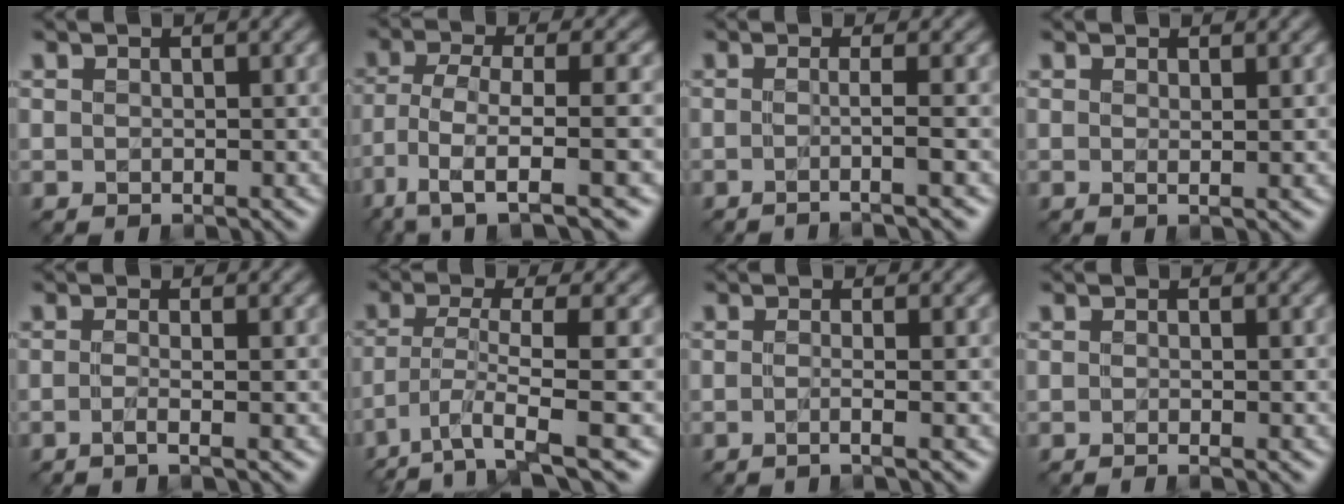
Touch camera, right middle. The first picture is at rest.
{"total": 7.6, "force": [-4.0, 2.0, 6.1], "torque": [-0.105, 0.003, -0.073]}
{"total": 3.1, "force": [-0.7, 0.7, 2.9], "torque": [-0.029, -0.011, -0.028]}
{"total": 1.0, "force": [0.2, 0.2, 0.9], "torque": [-0.012, -0.003, 0.001]}
{"total": 2.2, "force": [-0.6, 0.8, 2.0], "torque": [-0.022, -0.011, -0.025]}
{"total": 5.7, "force": [-2.9, 1.0, 4.9], "torque": [-0.081, -0.004, -0.056]}
{"total": 2.2, "force": [-0.5, 0.8, 2.0], "torque": [-0.015, -0.015, -0.033]}
{"total": 1.7, "force": [-0.4, 0.7, 1.5], "torque": [-0.005, -0.010, -0.021]}